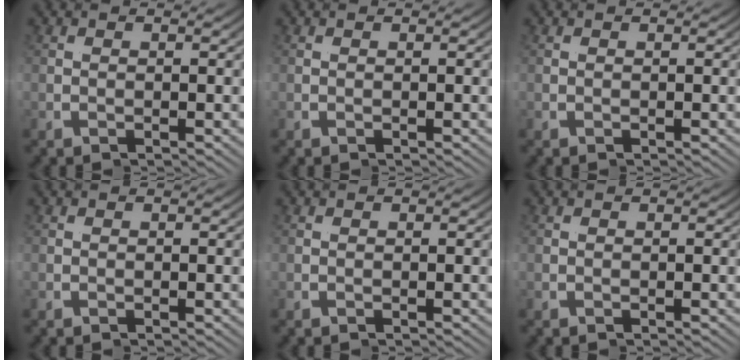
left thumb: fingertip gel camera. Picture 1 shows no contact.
{"total": 0.0}
{"total": 0.0}
{"total": 0.0}
{"total": 0.0}
{"total": 0.0}